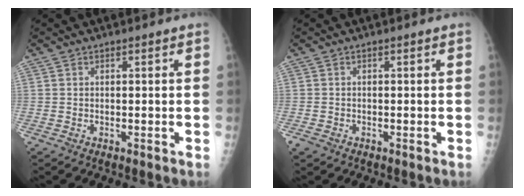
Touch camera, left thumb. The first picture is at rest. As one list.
[{"total": 1.5, "force": [-0.7, 1.1, 0.5], "torque": [-0.012, 0.000, -0.015]}]